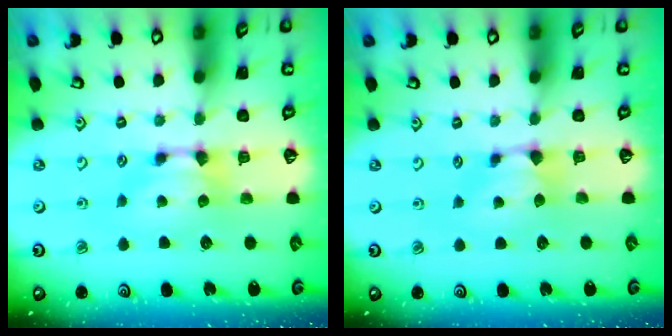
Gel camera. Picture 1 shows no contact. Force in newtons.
{"total": 0.9, "press": 0.6, "slide": 0.6}